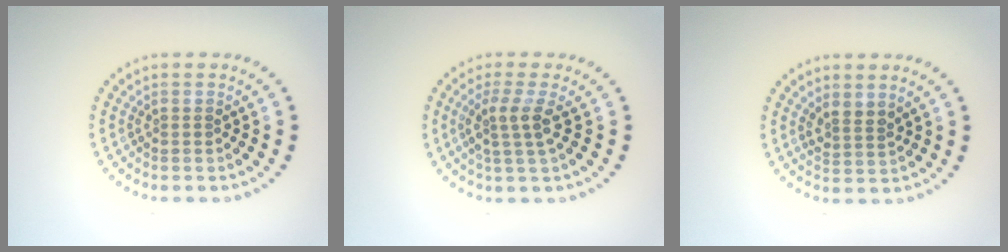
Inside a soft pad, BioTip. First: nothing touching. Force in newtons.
{"total": 2.6, "press": 2.0, "slide": 1.6}
{"total": 1.8, "press": 1.4, "slide": 1.1}